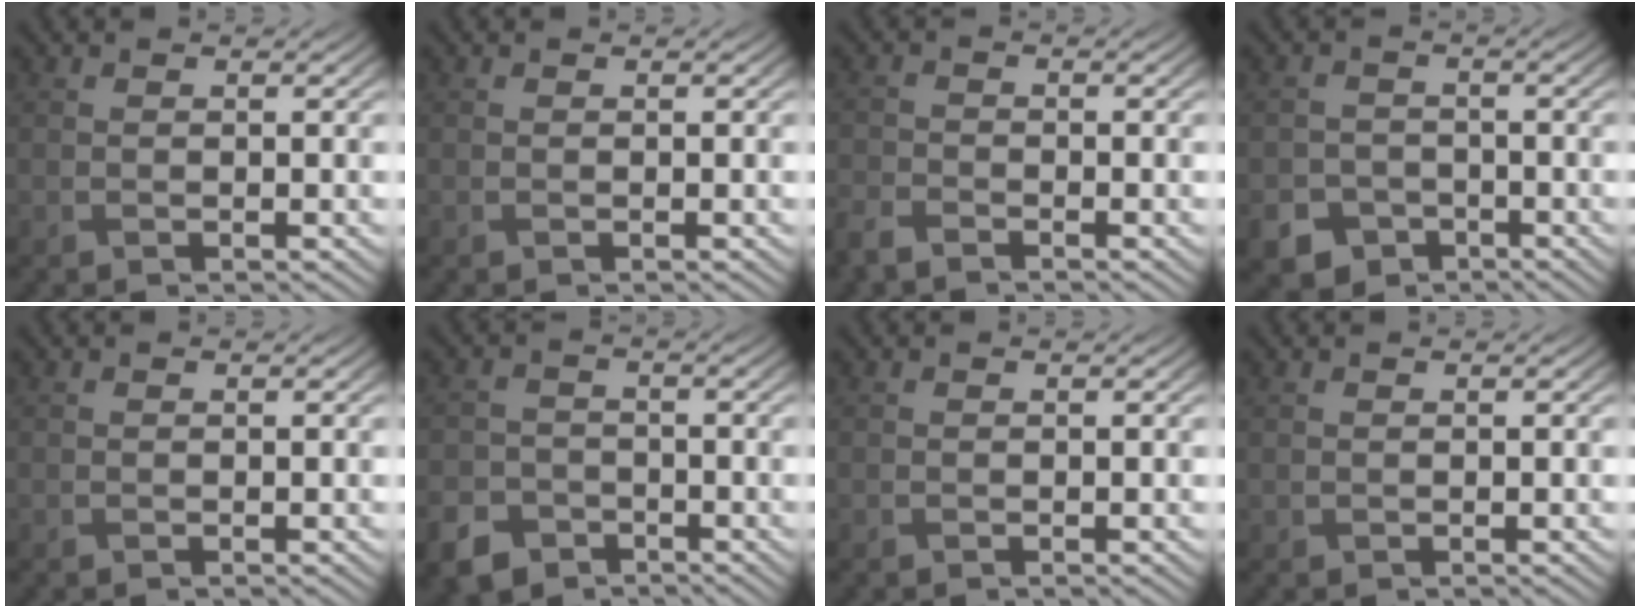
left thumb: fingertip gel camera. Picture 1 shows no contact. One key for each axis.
{"total": 0.0}
{"total": 3.6, "fx": -3.2, "fy": 1.0, "fz": 1.3, "tx": -0.032, "ty": -0.012, "tz": -0.073}
{"total": 5.2, "fx": -3.3, "fy": 3.8, "fz": 1.4, "tx": -0.023, "ty": -0.010, "tz": -0.057}
{"total": 0.0}
{"total": 4.9, "fx": -3.4, "fy": 3.2, "fz": 1.6, "tx": -0.042, "ty": -0.008, "tz": -0.068}
{"total": 0.0}
{"total": 0.0}